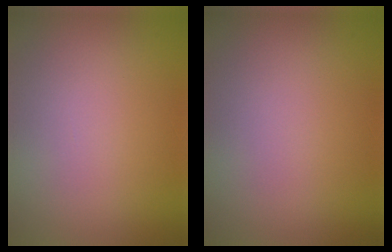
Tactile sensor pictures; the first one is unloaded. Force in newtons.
{"total": 0.0}